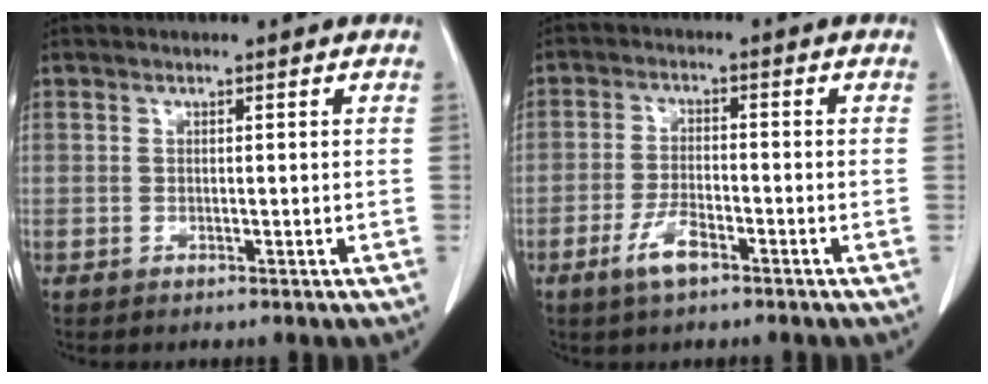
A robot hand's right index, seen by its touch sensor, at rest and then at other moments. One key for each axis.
{"total": 4.8, "fx": -2.9, "fy": 1.3, "fz": 3.6, "tx": -0.074, "ty": -0.001, "tz": -0.052}